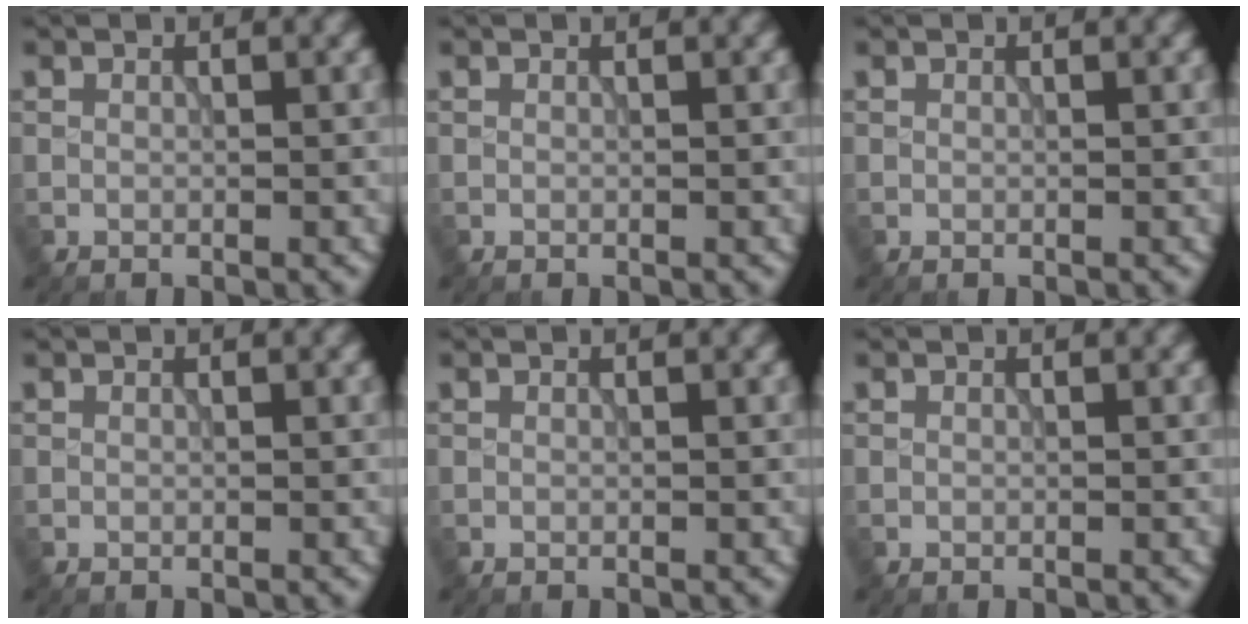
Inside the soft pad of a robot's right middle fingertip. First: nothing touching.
{"total": 0.0}
{"total": 0.0}
{"total": 0.0}
{"total": 0.0}
{"total": 0.0}